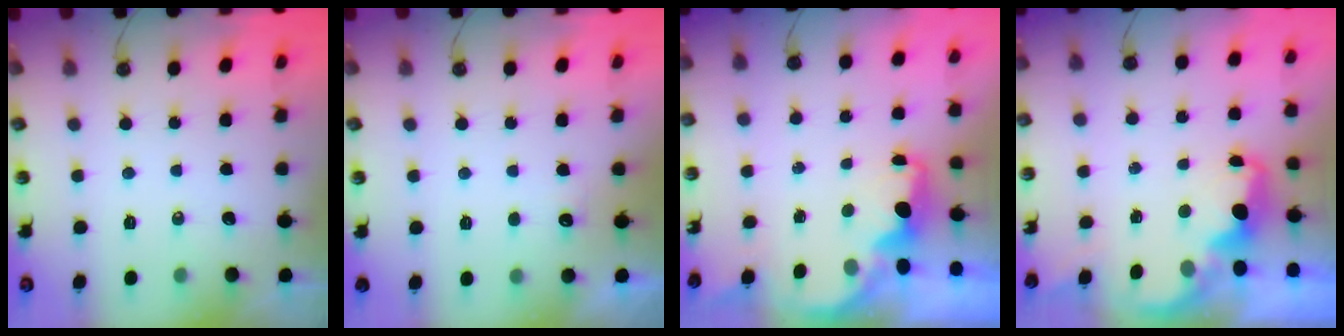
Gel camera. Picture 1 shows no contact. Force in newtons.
{"total": 4.3, "press": 4.1, "slide": 1.2}
{"total": 2.1, "press": 2.0, "slide": 0.5}
{"total": 2.4, "press": 2.3, "slide": 0.7}